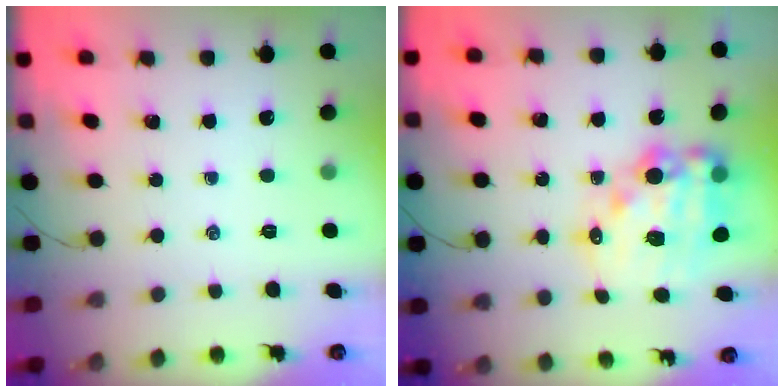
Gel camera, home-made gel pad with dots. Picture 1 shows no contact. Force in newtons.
{"total": 17.5, "press": 17.0, "slide": 4.2}